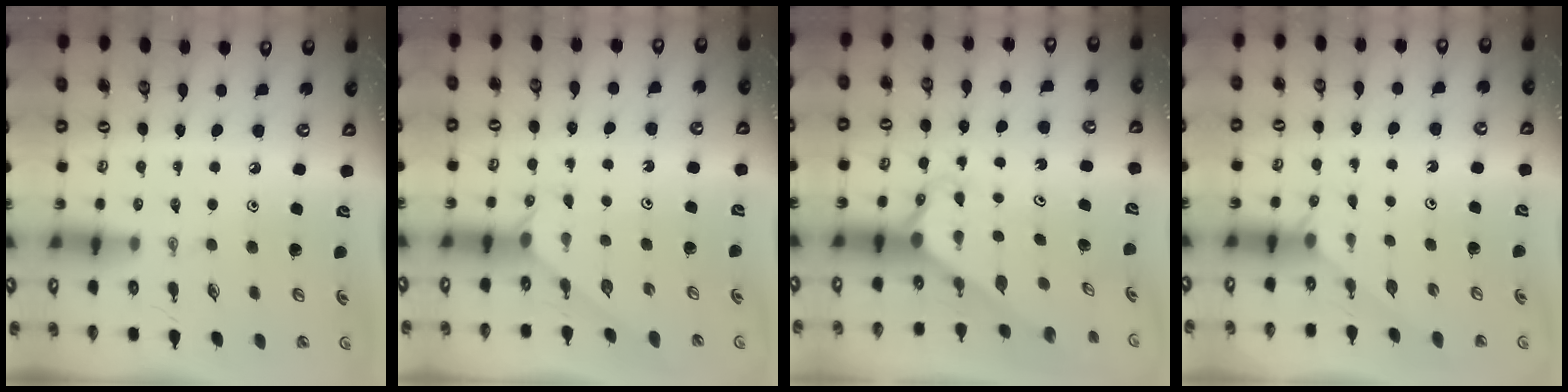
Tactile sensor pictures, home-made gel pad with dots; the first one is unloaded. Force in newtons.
{"total": 1.6, "press": 1.6, "slide": 0.3}
{"total": 2.6, "press": 2.6, "slide": 0.1}
{"total": 3.0, "press": 2.9, "slide": 0.3}